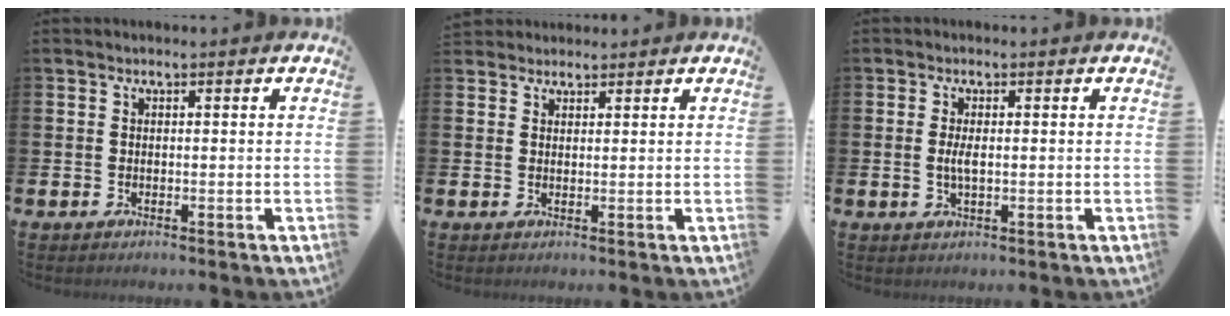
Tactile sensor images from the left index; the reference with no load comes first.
{"total": 2.2, "force": [2.0, 0.8, -0.1], "torque": [0.011, -0.006, 0.036]}
{"total": 2.2, "force": [0.0, 0.8, 2.1], "torque": [-0.037, 0.000, -0.003]}